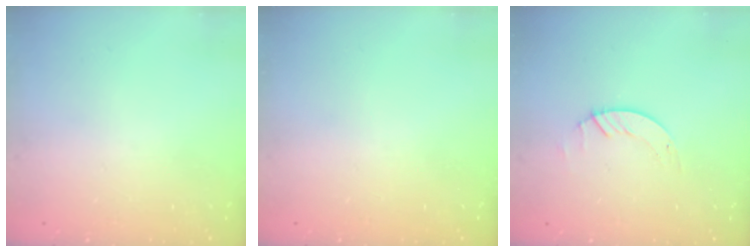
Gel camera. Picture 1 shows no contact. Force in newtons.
{"total": 0.0}
{"total": 1.4, "press": 1.4, "slide": 0.2}